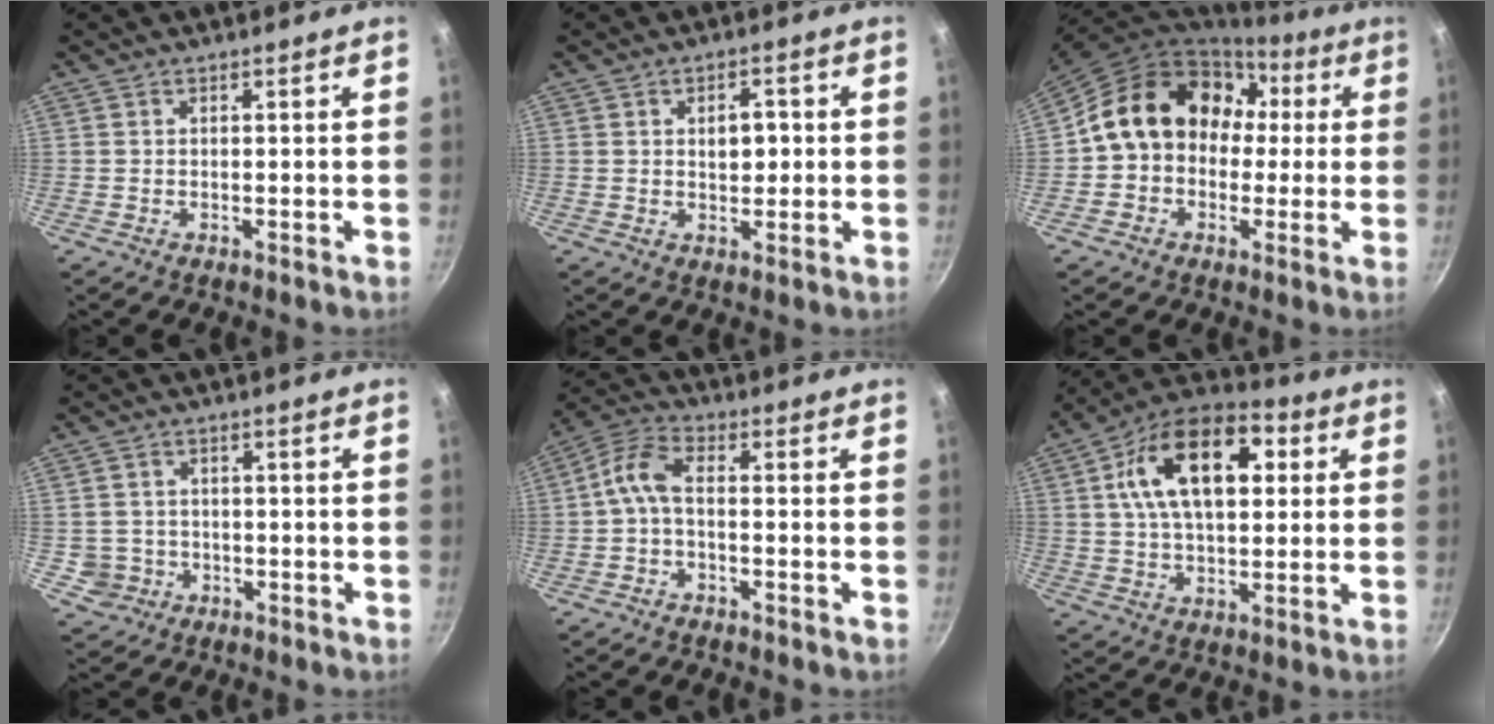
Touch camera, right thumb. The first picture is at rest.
{"total": 4.6, "force": [0.5, 2.8, 3.6], "torque": [-0.032, 0.004, 0.007]}
{"total": 17.6, "force": [2.0, 14.4, 10.0], "torque": [-0.127, 0.057, 0.023]}
{"total": 4.1, "force": [-0.9, 3.9, 0.3], "torque": [0.013, 0.015, -0.005]}
{"total": 5.6, "force": [-1.2, 2.7, 4.8], "torque": [-0.112, 0.029, -0.035]}
{"total": 19.5, "force": [4.9, 11.4, 15.0], "torque": [-0.230, 0.015, 0.065]}